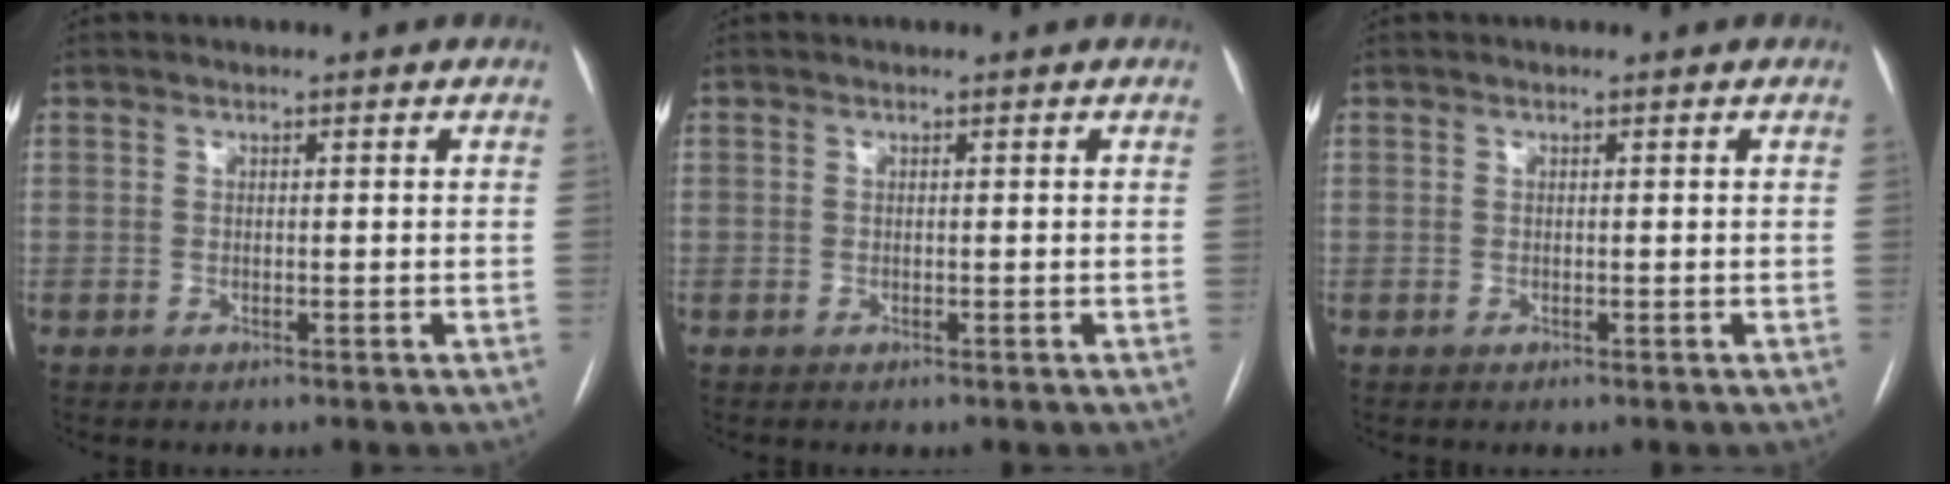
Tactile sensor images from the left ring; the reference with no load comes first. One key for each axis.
{"total": 0.0}
{"total": 0.0}